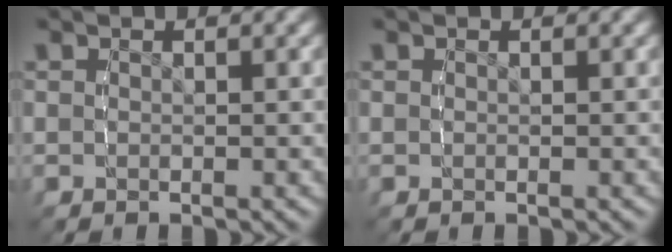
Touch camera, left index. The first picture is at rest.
{"total": 0.0}